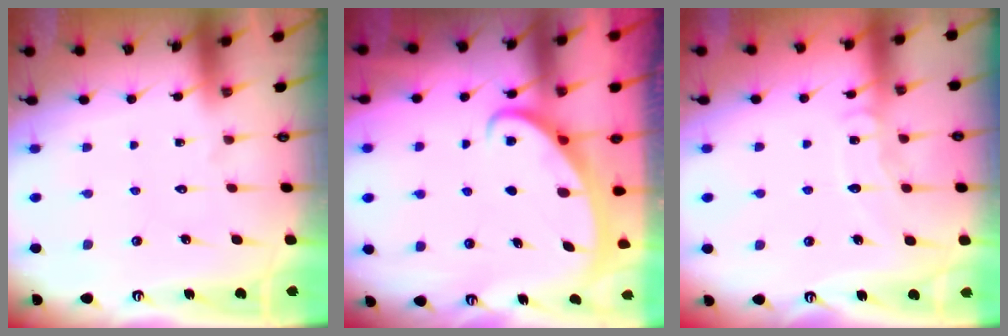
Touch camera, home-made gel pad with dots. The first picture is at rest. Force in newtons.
{"total": 2.6, "press": 2.6, "slide": 0.3}
{"total": 8.0, "press": 7.9, "slide": 0.7}